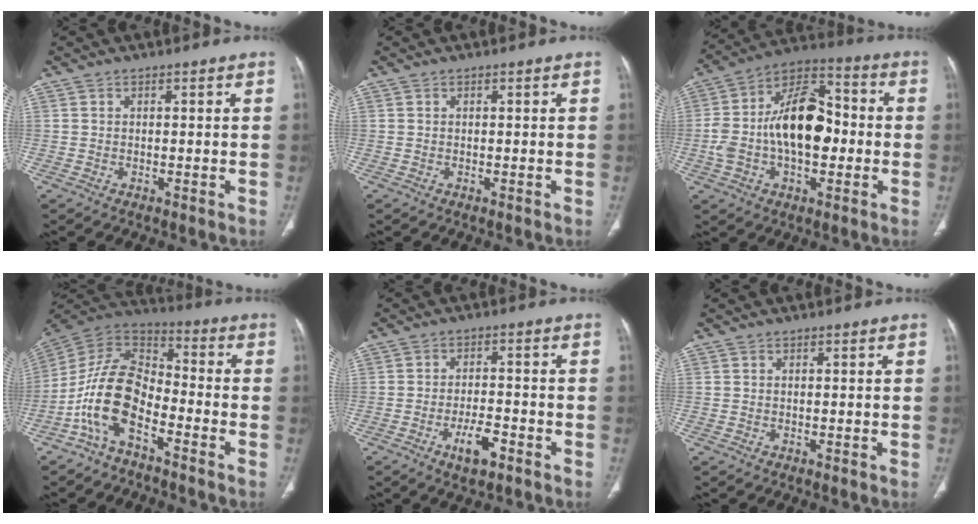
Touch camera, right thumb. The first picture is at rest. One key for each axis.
{"total": 0.0}
{"total": 19.5, "fx": -1.1, "fy": 11.2, "fz": 15.9, "tx": -0.266, "ty": 0.045, "tz": -0.022}
{"total": 13.3, "fx": -6.1, "fy": 6.9, "fz": 9.6, "tx": -0.176, "ty": 0.070, "tz": -0.129}
{"total": 5.5, "fx": -2.9, "fy": 2.0, "fz": 4.1, "tx": -0.064, "ty": 0.016, "tz": -0.045}
{"total": 0.0}